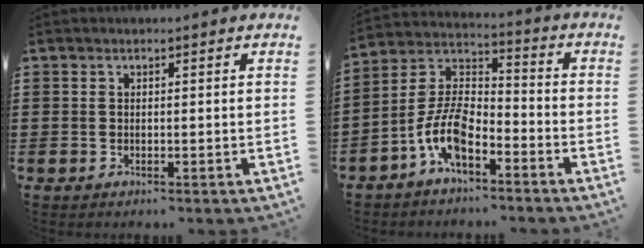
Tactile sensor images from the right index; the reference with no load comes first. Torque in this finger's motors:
{"motor_torque": [2.14, 0.00, 1.05, 0.21]}